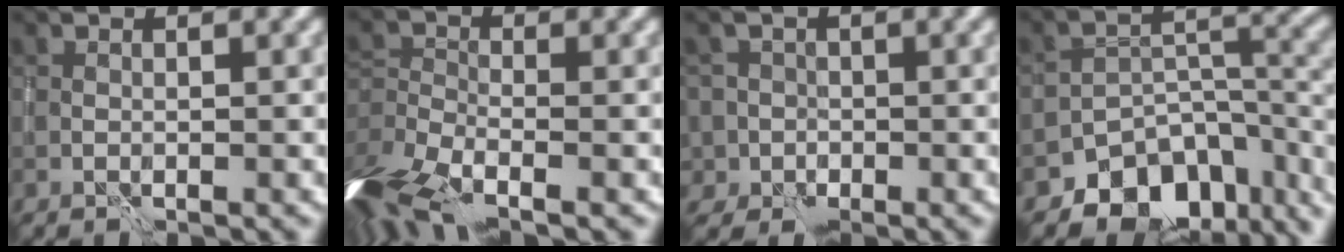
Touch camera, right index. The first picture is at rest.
{"total": 9.4, "force": [-6.3, 4.0, 5.7], "torque": [-0.113, -0.020, -0.103]}
{"total": 4.5, "force": [-1.9, 4.1, 0.4], "torque": [0.017, 0.000, -0.054]}
{"total": 9.3, "force": [-6.3, 5.9, 3.4], "torque": [-0.040, -0.019, -0.096]}